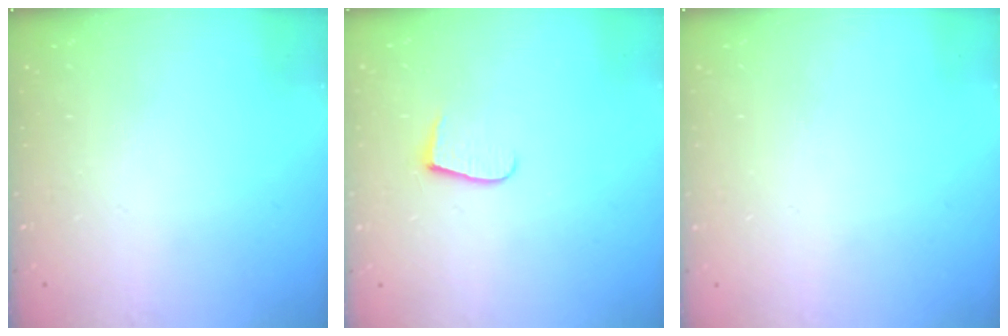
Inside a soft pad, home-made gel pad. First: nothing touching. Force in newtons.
{"total": 6.2, "press": 6.2, "slide": 0.6}
{"total": 0.6, "press": 0.6, "slide": 0.2}